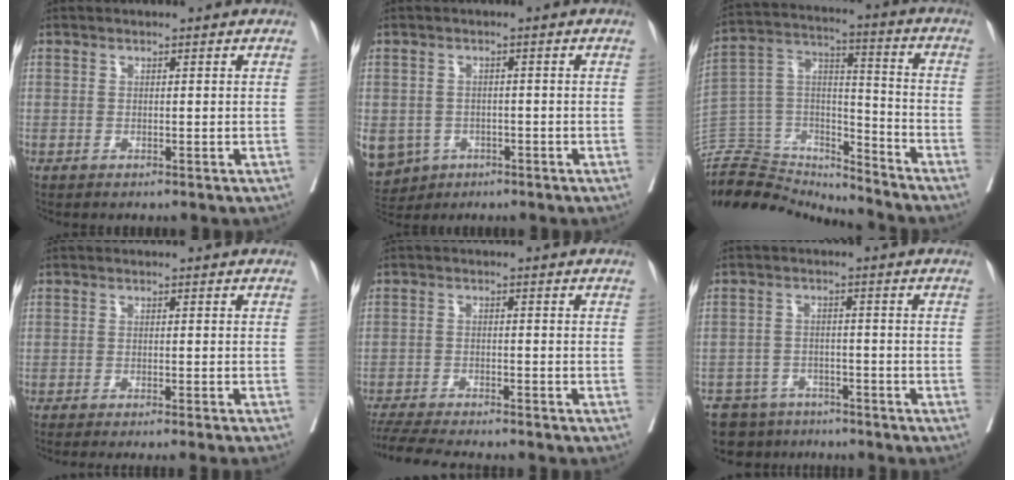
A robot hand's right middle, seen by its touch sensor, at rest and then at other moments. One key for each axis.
{"total": 14.8, "fx": -6.0, "fy": 12.5, "fz": 5.3, "tx": -0.165, "ty": -0.004, "tz": -0.075}
{"total": 19.2, "fx": -18.7, "fy": 3.6, "fz": 2.7, "tx": -0.052, "ty": 0.054, "tz": -0.316}
{"total": 8.1, "fx": -7.3, "fy": -0.9, "fz": 3.3, "tx": -0.016, "ty": -0.018, "tz": -0.095}
{"total": 9.8, "fx": -9.0, "fy": 0.5, "fz": 3.9, "tx": -0.059, "ty": -0.014, "tz": -0.141}
{"total": 7.9, "fx": -6.7, "fy": 4.1, "fz": 0.6, "tx": -0.006, "ty": 0.009, "tz": -0.097}